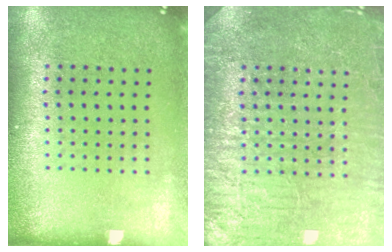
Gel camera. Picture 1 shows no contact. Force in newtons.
{"total": 7.1, "press": 7.1, "slide": 1.1}